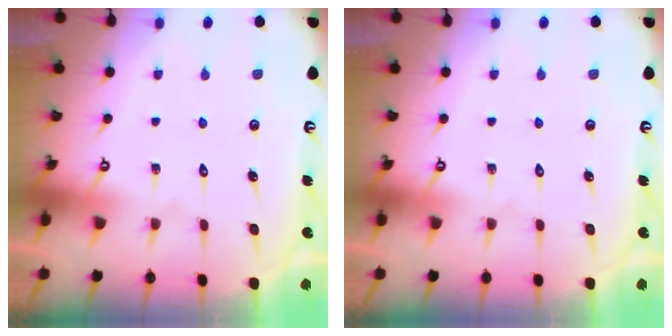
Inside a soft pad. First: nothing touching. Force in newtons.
{"total": 0.0}